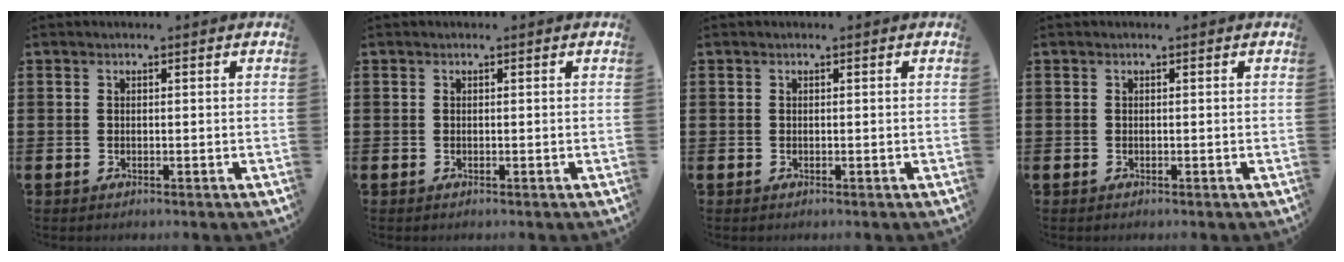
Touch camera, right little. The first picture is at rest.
{"total": 0.0}
{"total": 0.0}
{"total": 0.0}